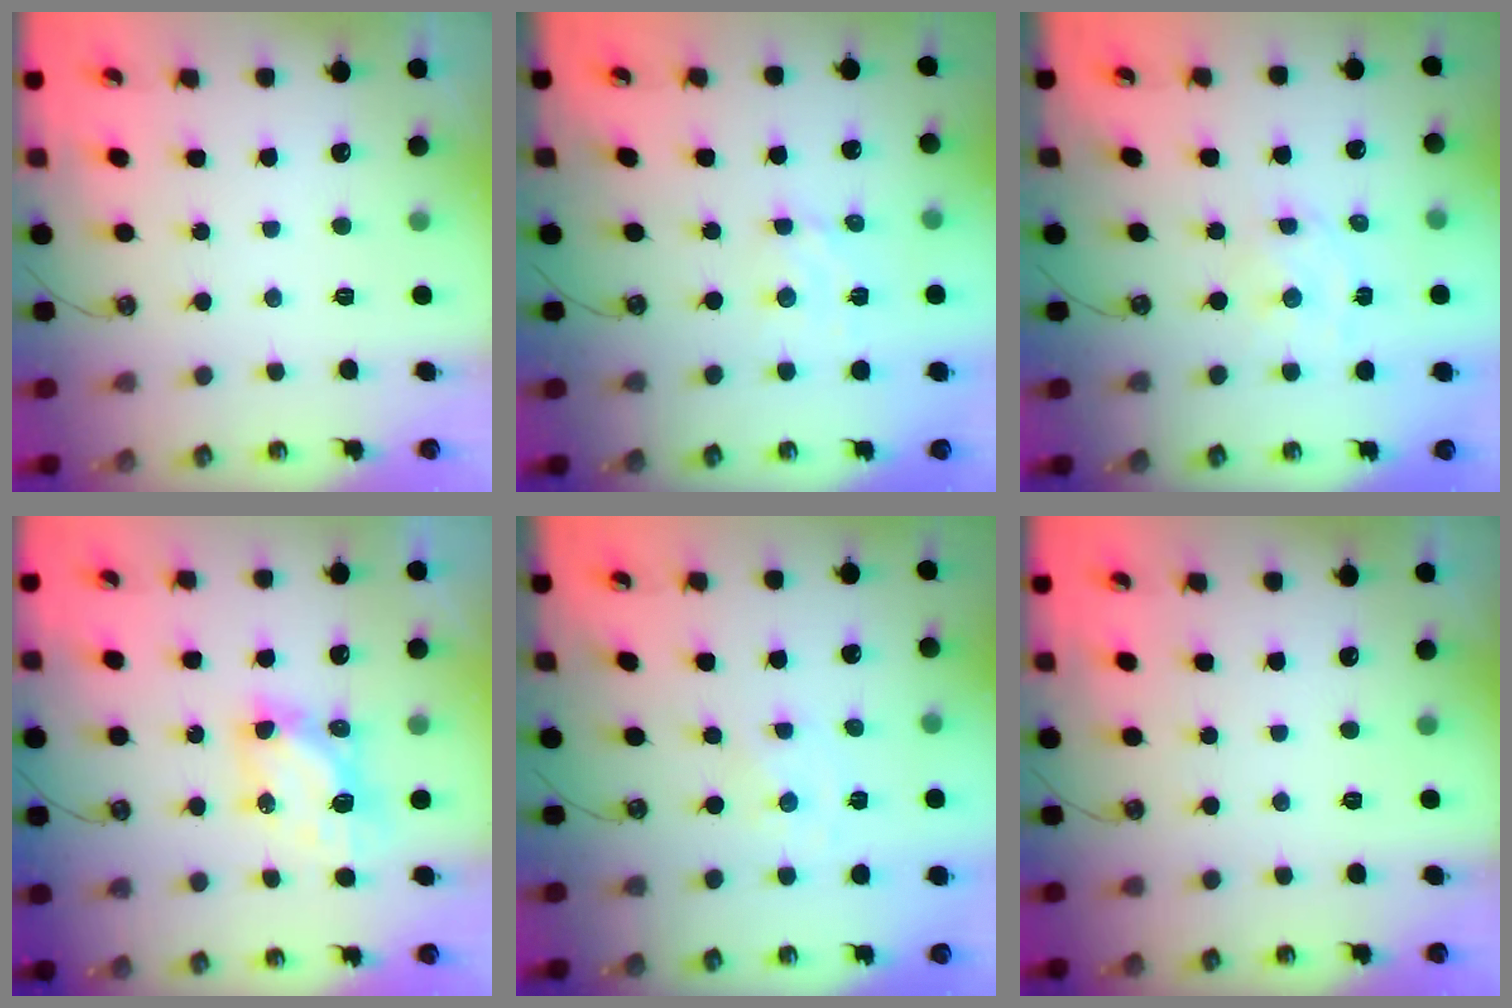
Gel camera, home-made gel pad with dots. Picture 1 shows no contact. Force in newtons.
{"total": 3.1, "press": 3.1, "slide": 0.1}
{"total": 2.6, "press": 2.6, "slide": 0.6}
{"total": 6.8, "press": 6.8, "slide": 0.4}
{"total": 0.0}
{"total": 0.0}